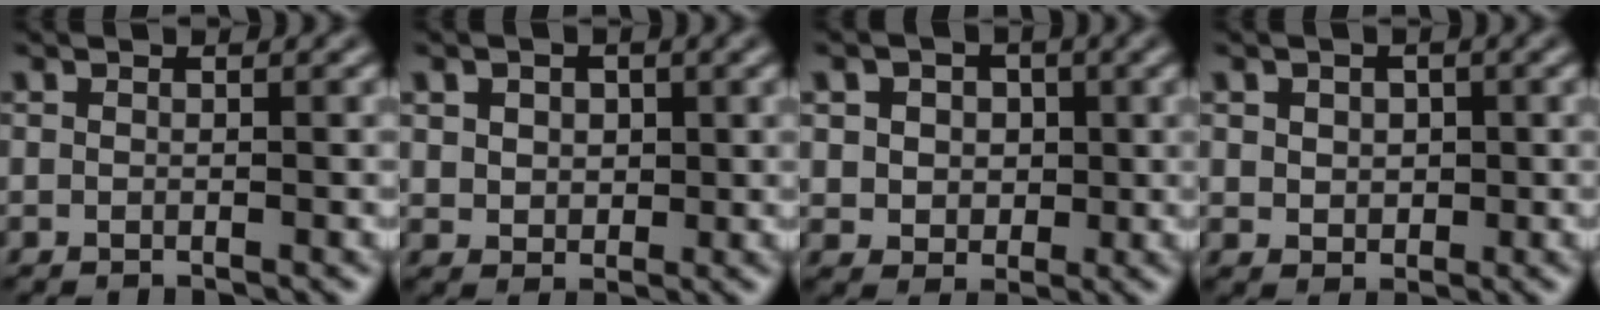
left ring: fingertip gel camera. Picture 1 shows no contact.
{"total": 3.3, "force": [1.3, 2.5, 1.7], "torque": [-0.044, 0.008, 0.021]}
{"total": 4.9, "force": [1.4, 4.1, 2.3], "torque": [-0.046, 0.015, 0.012]}
{"total": 2.3, "force": [0.5, 1.9, 1.2], "torque": [-0.020, 0.005, 0.004]}